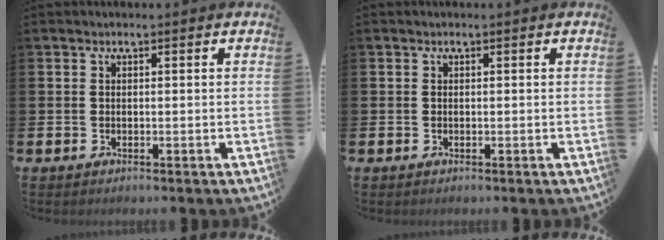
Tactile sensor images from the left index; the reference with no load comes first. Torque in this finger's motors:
{"motor_torque": [-0.08, 0.05, -0.01, 0.00]}